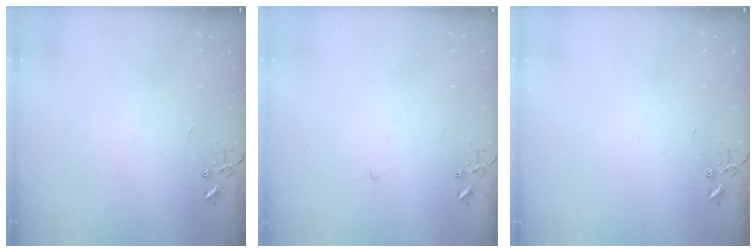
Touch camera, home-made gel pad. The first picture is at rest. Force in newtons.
{"total": 2.3, "press": 2.3, "slide": 0.3}
{"total": 0.0}